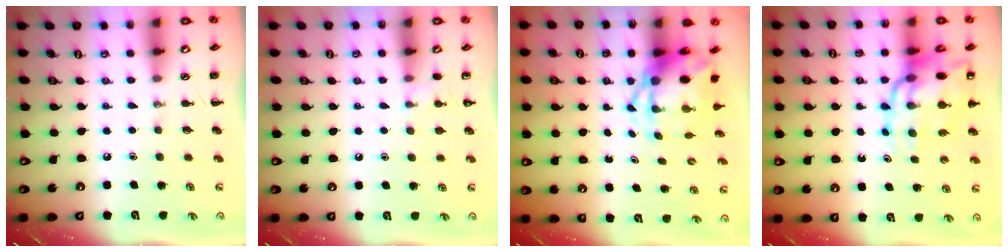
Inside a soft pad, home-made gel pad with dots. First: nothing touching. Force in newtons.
{"total": 3.4, "press": 3.2, "slide": 1.0}
{"total": 5.1, "press": 4.9, "slide": 1.3}
{"total": 16.0, "press": 15.5, "slide": 3.9}